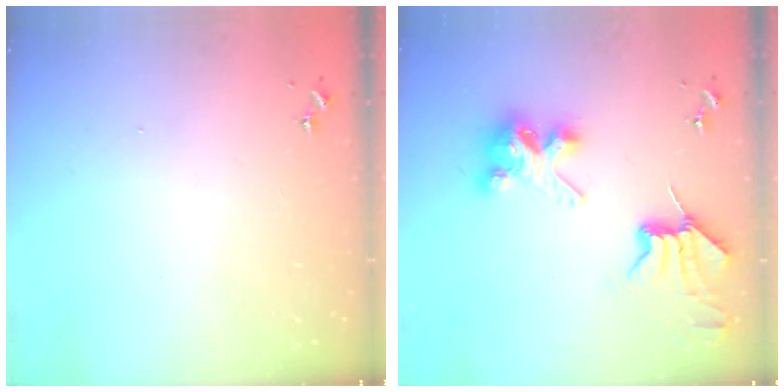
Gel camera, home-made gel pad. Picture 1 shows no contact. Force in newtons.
{"total": 10.1, "press": 10.1, "slide": 0.4}